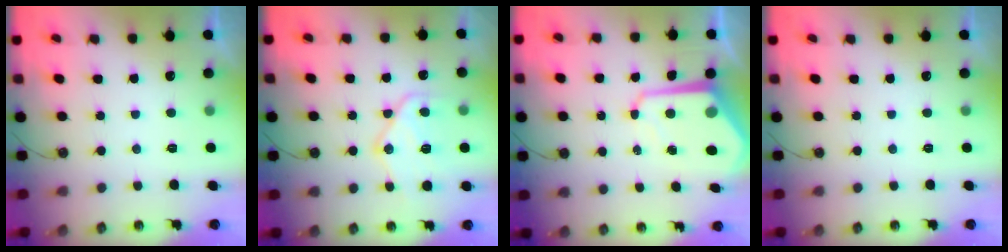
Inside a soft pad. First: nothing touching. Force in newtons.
{"total": 15.7, "press": 15.7, "slide": 1.3}
{"total": 10.3, "press": 10.2, "slide": 1.0}
{"total": 0.0}